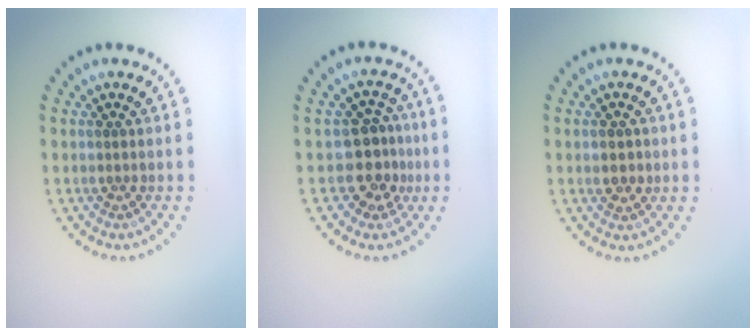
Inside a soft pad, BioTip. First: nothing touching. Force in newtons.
{"total": 3.2, "press": 2.8, "slide": 1.4}
{"total": 1.3, "press": 1.3, "slide": 0.3}